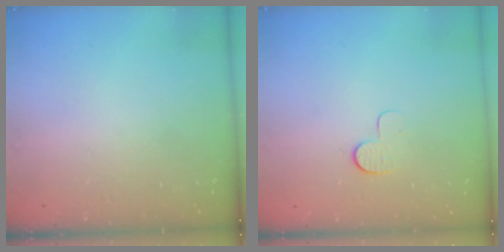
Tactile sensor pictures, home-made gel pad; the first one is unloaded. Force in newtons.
{"total": 7.6, "press": 7.5, "slide": 0.7}